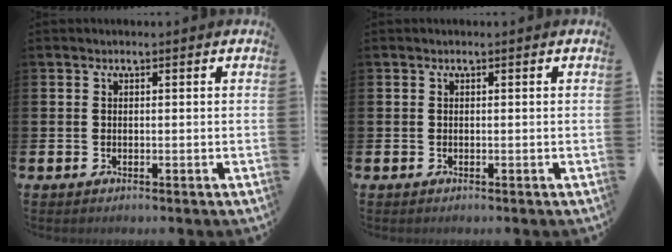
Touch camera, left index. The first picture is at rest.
{"total": 0.0}